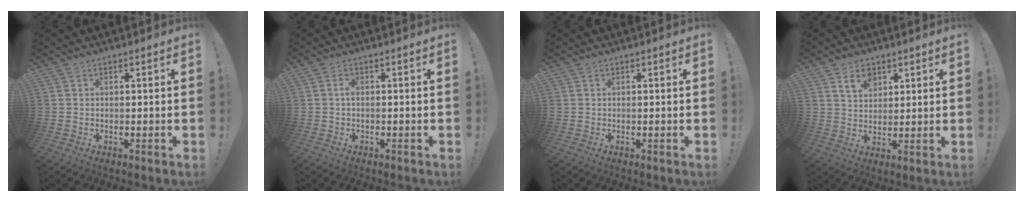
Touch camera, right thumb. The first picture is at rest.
{"total": 1.2, "force": [-0.4, 0.9, 0.6], "torque": [-0.021, 0.008, -0.006]}
{"total": 0.0}
{"total": 6.9, "force": [4.1, 4.8, 3.0], "torque": [-0.042, -0.014, 0.073]}